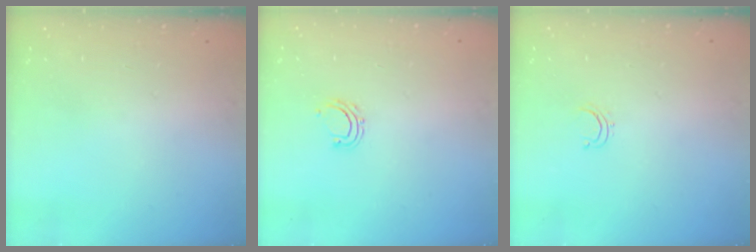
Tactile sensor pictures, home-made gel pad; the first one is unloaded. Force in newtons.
{"total": 5.3, "press": 5.2, "slide": 1.1}
{"total": 2.8, "press": 2.8, "slide": 0.2}